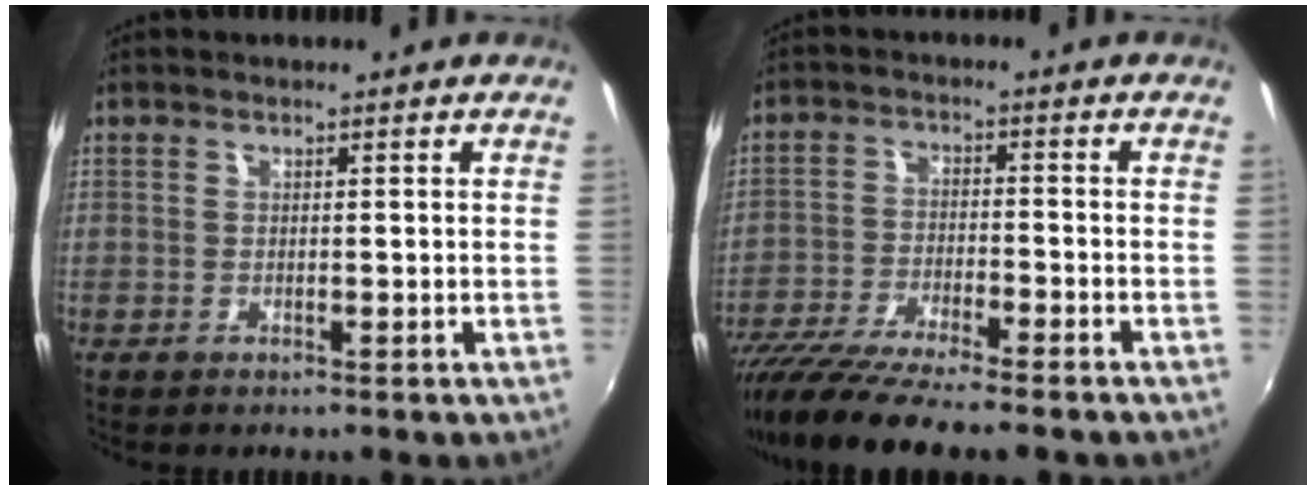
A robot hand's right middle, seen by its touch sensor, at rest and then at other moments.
{"total": 13.6, "force": [-11.3, 1.1, 7.4], "torque": [-0.158, -0.044, -0.198]}